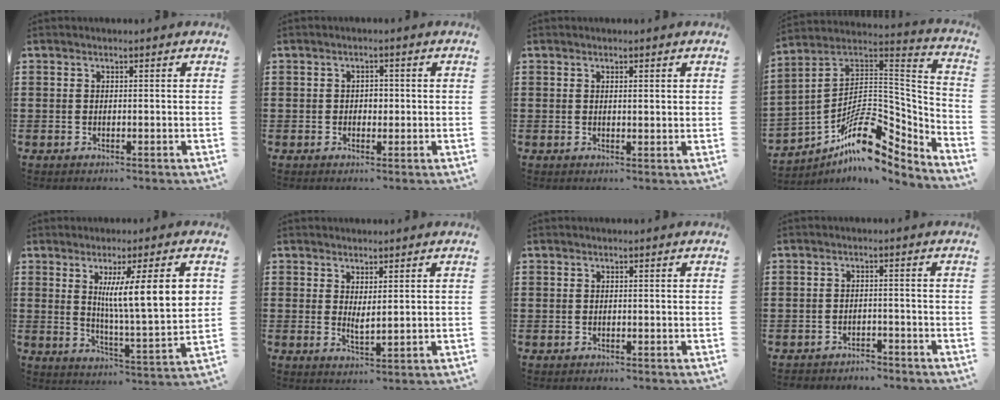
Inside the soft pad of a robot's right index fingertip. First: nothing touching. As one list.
[{"total": 1.3, "force": [-0.1, 0.9, 0.9], "torque": [-0.018, 0.005, -0.003]}, {"total": 0.7, "force": [0.4, 0.0, 0.6], "torque": [-0.011, 0.000, 0.007]}, {"total": 12.1, "force": [-6.6, 6.0, 8.2], "torque": [-0.131, 0.000, -0.126]}, {"total": 11.2, "force": [3.9, 1.1, 10.4], "torque": [-0.184, -0.010, 0.060]}, {"total": 1.9, "force": [1.4, 0.4, 1.3], "torque": [-0.029, 0.000, 0.027]}, {"total": 0.0}, {"total": 2.2, "force": [-2.2, 0.2, -0.3], "torque": [-0.004, 0.001, -0.050]}]